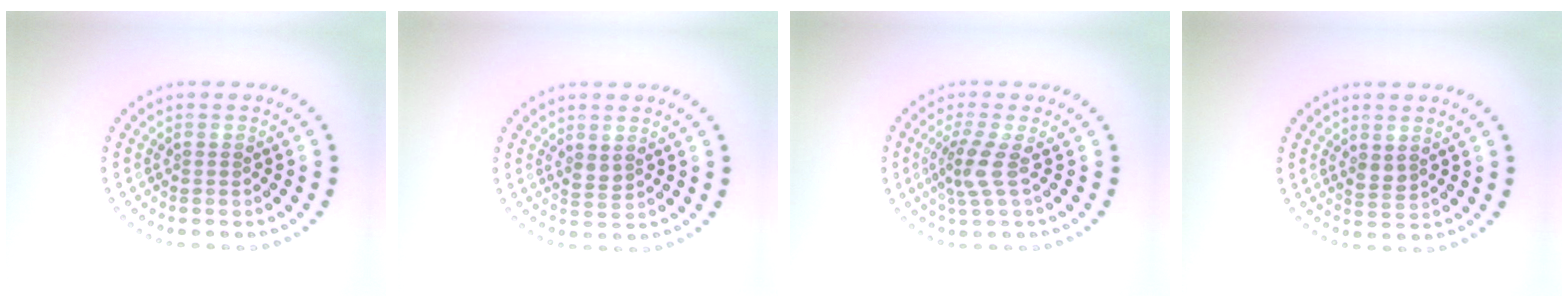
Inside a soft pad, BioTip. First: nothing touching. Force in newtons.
{"total": 1.2, "press": 1.1, "slide": 0.4}
{"total": 2.7, "press": 2.1, "slide": 1.7}
{"total": 1.5, "press": 1.4, "slide": 0.5}